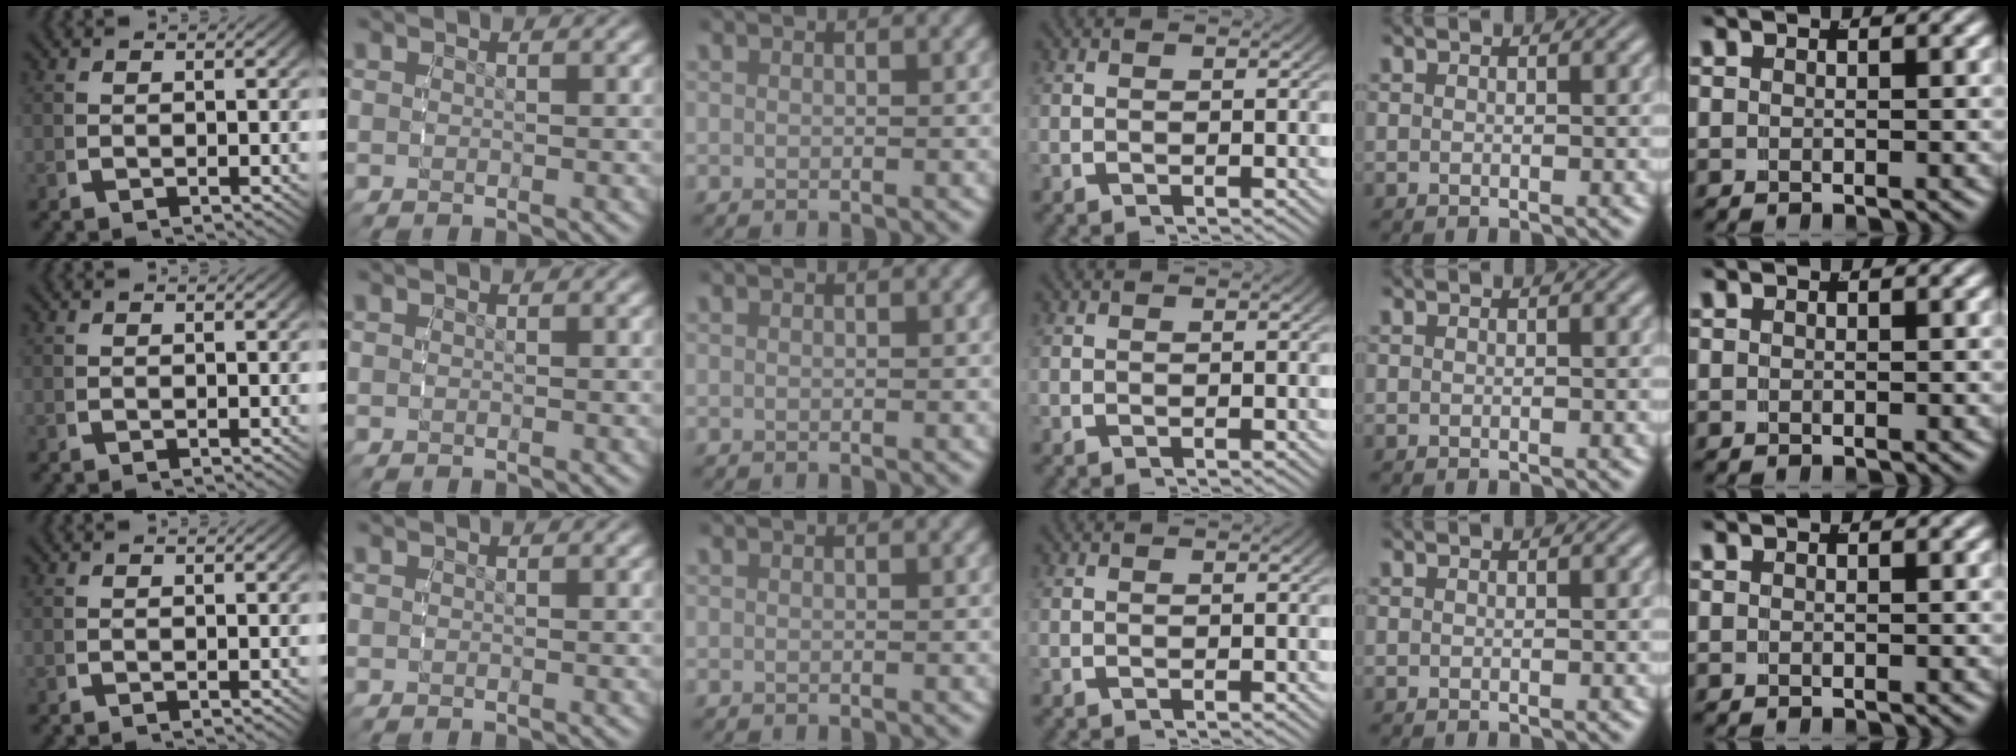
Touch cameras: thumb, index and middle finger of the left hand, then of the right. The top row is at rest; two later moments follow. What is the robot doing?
{"motion": "reach", "object": "toothpaste"}